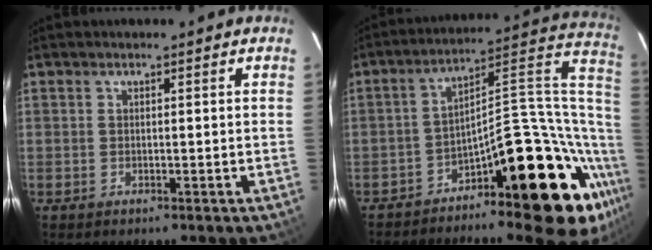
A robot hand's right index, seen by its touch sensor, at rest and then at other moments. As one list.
[{"total": 21.7, "force": [-11.4, 7.9, 16.7], "torque": [-0.176, 0.050, -0.175]}]